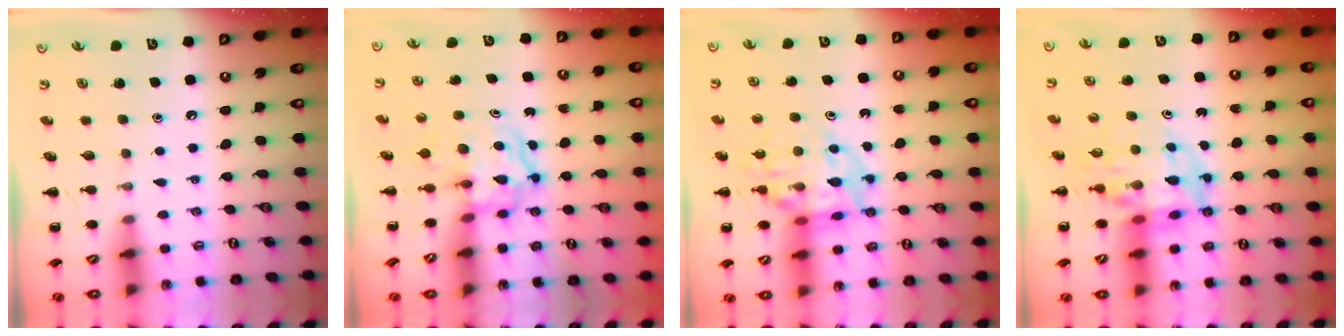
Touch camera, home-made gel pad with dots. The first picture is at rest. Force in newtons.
{"total": 3.9, "press": 3.9, "slide": 0.5}
{"total": 14.1, "press": 13.8, "slide": 2.6}
{"total": 10.0, "press": 9.5, "slide": 3.2}